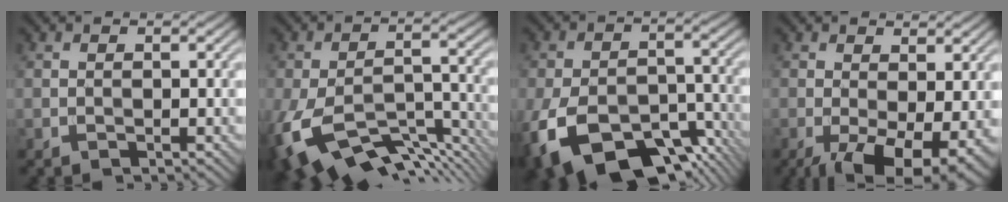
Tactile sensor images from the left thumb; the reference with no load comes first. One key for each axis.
{"total": 13.5, "fx": -8.3, "fy": 5.8, "fz": 8.9, "tx": -0.197, "ty": -0.030, "tz": -0.132}
{"total": 15.4, "fx": -8.5, "fy": 8.7, "fz": 9.4, "tx": -0.188, "ty": -0.035, "tz": -0.140}
{"total": 9.8, "fx": -3.3, "fy": 4.3, "fz": 8.2, "tx": -0.144, "ty": -0.018, "tz": -0.042}